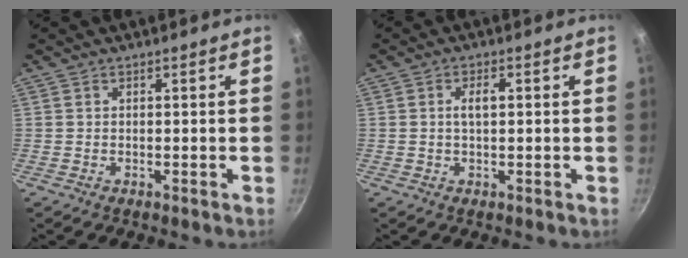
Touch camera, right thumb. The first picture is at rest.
{"total": 2.8, "force": [0.3, 1.2, 2.5], "torque": [-0.044, 0.007, 0.004]}